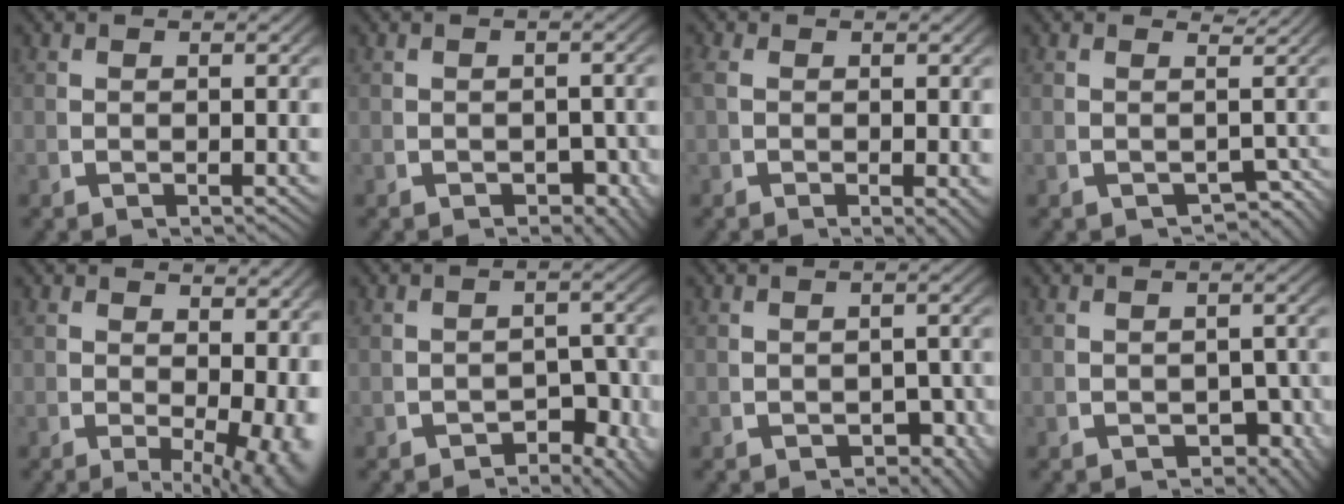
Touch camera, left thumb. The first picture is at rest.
{"total": 1.9, "force": [-0.9, 1.4, 1.0], "torque": [-0.014, -0.011, -0.014]}
{"total": 1.7, "force": [-0.1, 0.7, 1.6], "torque": [-0.034, -0.007, 0.006]}
{"total": 3.5, "force": [-0.8, 2.5, 2.2], "torque": [-0.017, -0.017, -0.011]}
{"total": 5.3, "force": [-0.4, 2.8, 4.5], "torque": [-0.054, -0.029, 0.006]}
{"total": 3.8, "force": [-2.5, 2.0, 2.1], "torque": [-0.029, -0.014, -0.039]}
{"total": 2.3, "force": [-1.6, 1.3, 1.0], "torque": [-0.009, -0.011, -0.025]}
{"total": 2.8, "force": [-1.5, 1.9, 1.5], "torque": [-0.017, -0.016, -0.021]}